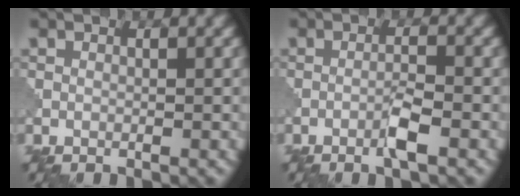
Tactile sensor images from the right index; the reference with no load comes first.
{"total": 2.3, "force": [-1.2, 0.1, 1.9], "torque": [-0.035, 0.006, -0.026]}